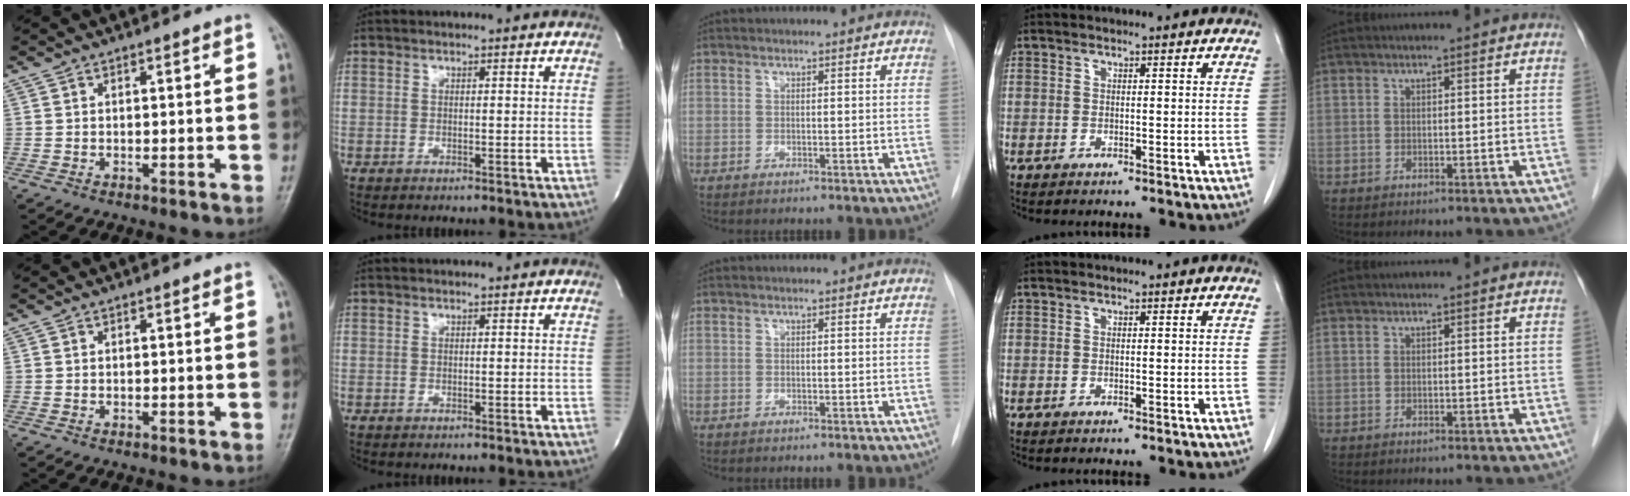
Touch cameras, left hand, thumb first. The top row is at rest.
{}